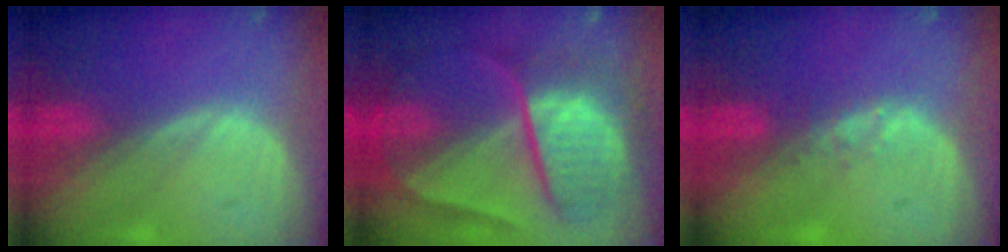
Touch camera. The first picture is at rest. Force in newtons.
{"total": 10.4, "press": 10.3, "slide": 1.1}
{"total": 1.4, "press": 1.4, "slide": 0.2}